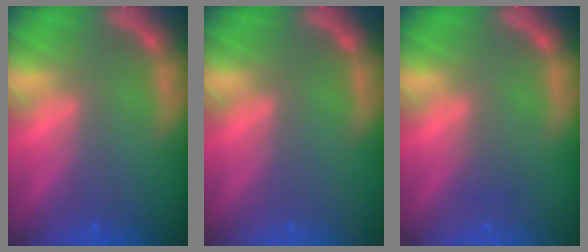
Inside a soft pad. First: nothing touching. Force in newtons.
{"total": 0.0}
{"total": 1.0}